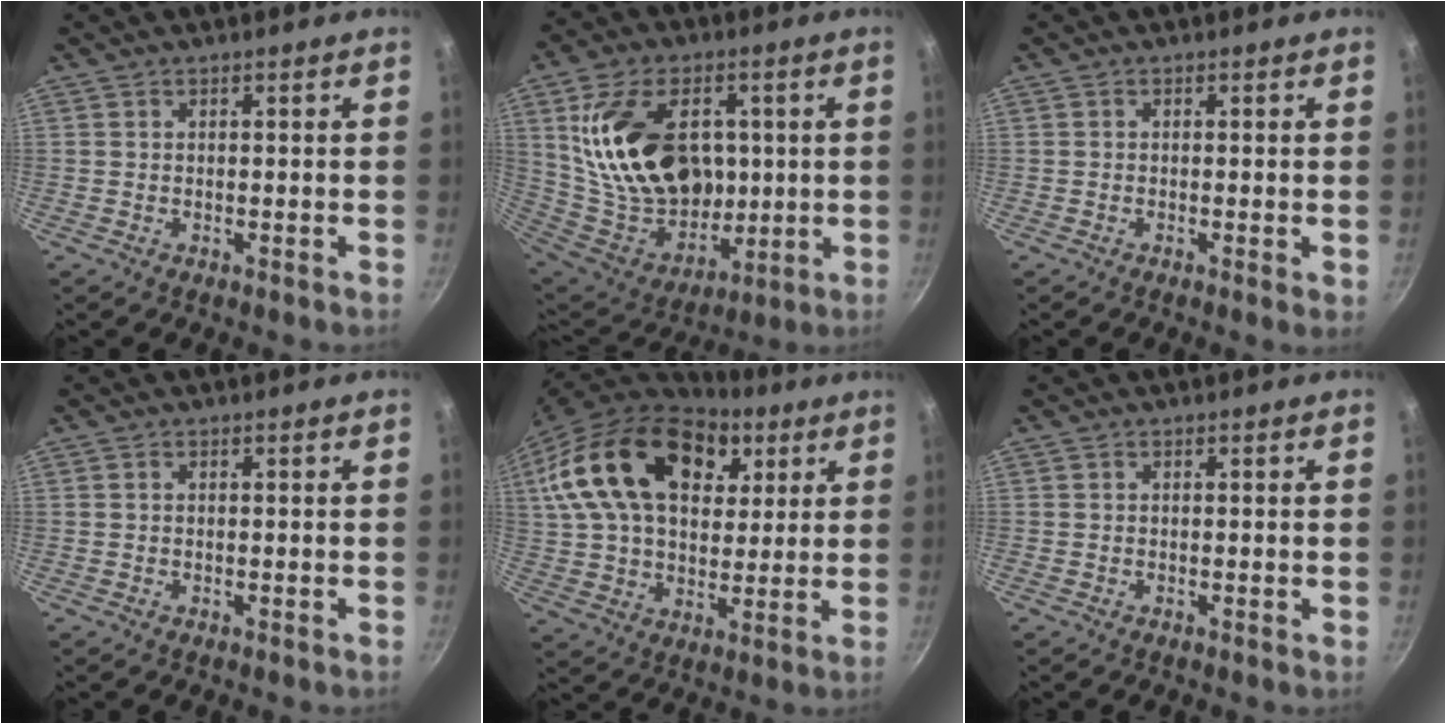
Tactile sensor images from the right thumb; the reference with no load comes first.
{"total": 24.7, "force": [5.0, 16.9, 17.3], "torque": [-0.274, -0.017, 0.108]}
{"total": 1.4, "force": [-0.3, 0.2, 1.3], "torque": [-0.020, -0.003, -0.007]}
{"total": 0.0}
{"total": 26.2, "force": [9.9, 16.6, 17.7], "torque": [-0.292, -0.001, 0.164]}
{"total": 0.0}